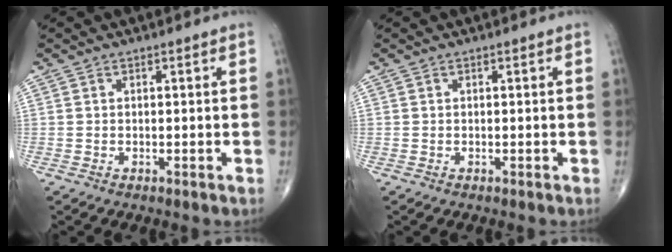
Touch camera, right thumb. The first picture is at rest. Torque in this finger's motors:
{"motor_torque": [-0.01, 0.01, -0.02, 0.02, 0.00]}